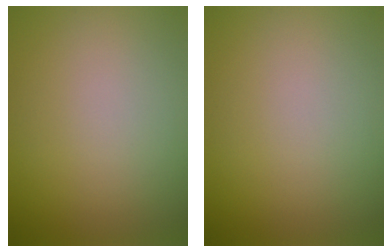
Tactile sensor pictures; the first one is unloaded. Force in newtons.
{"total": 0.0}